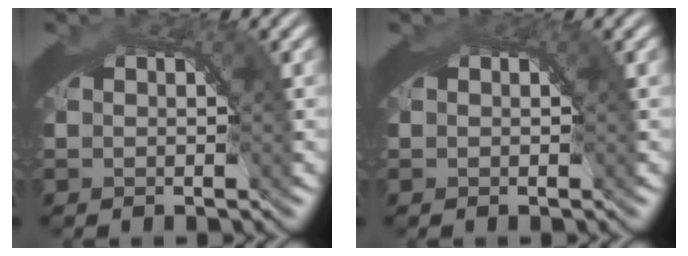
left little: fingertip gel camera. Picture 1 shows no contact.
{"total": 0.9, "force": [0.4, 0.2, 0.8], "torque": [-0.011, 0.002, 0.005]}